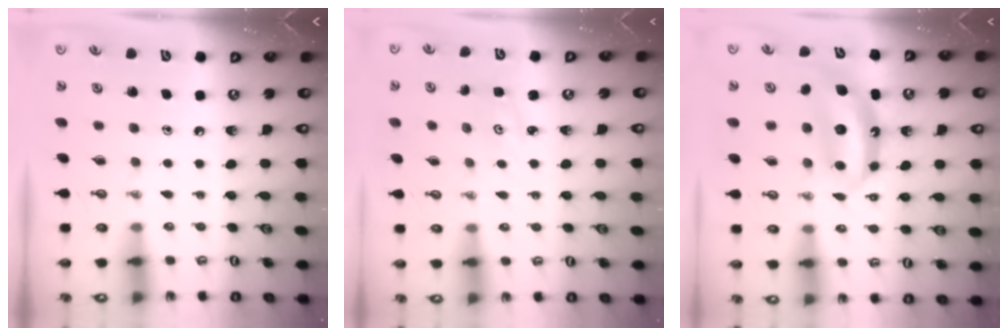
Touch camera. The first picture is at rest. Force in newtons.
{"total": 2.0, "press": 2.0, "slide": 0.3}
{"total": 7.0, "press": 6.9, "slide": 0.5}